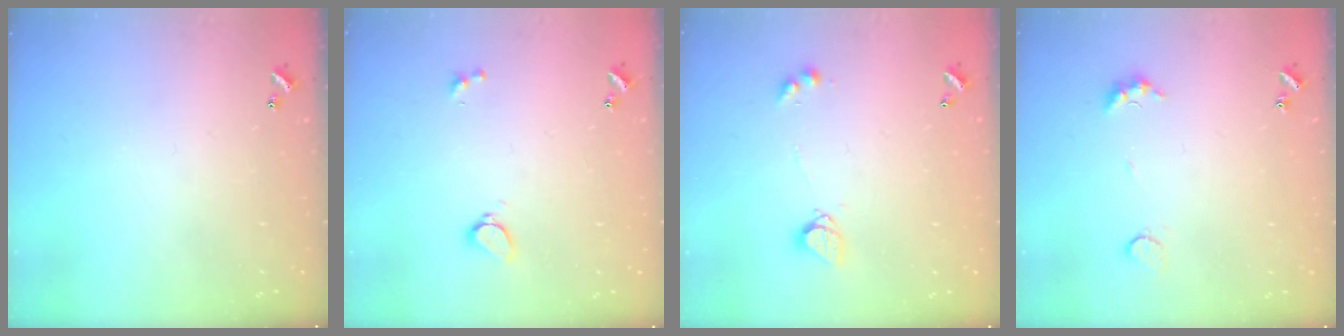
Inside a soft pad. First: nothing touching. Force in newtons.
{"total": 2.9, "press": 2.4, "slide": 1.6}
{"total": 3.5, "press": 3.4, "slide": 0.5}
{"total": 3.9, "press": 3.9, "slide": 0.6}